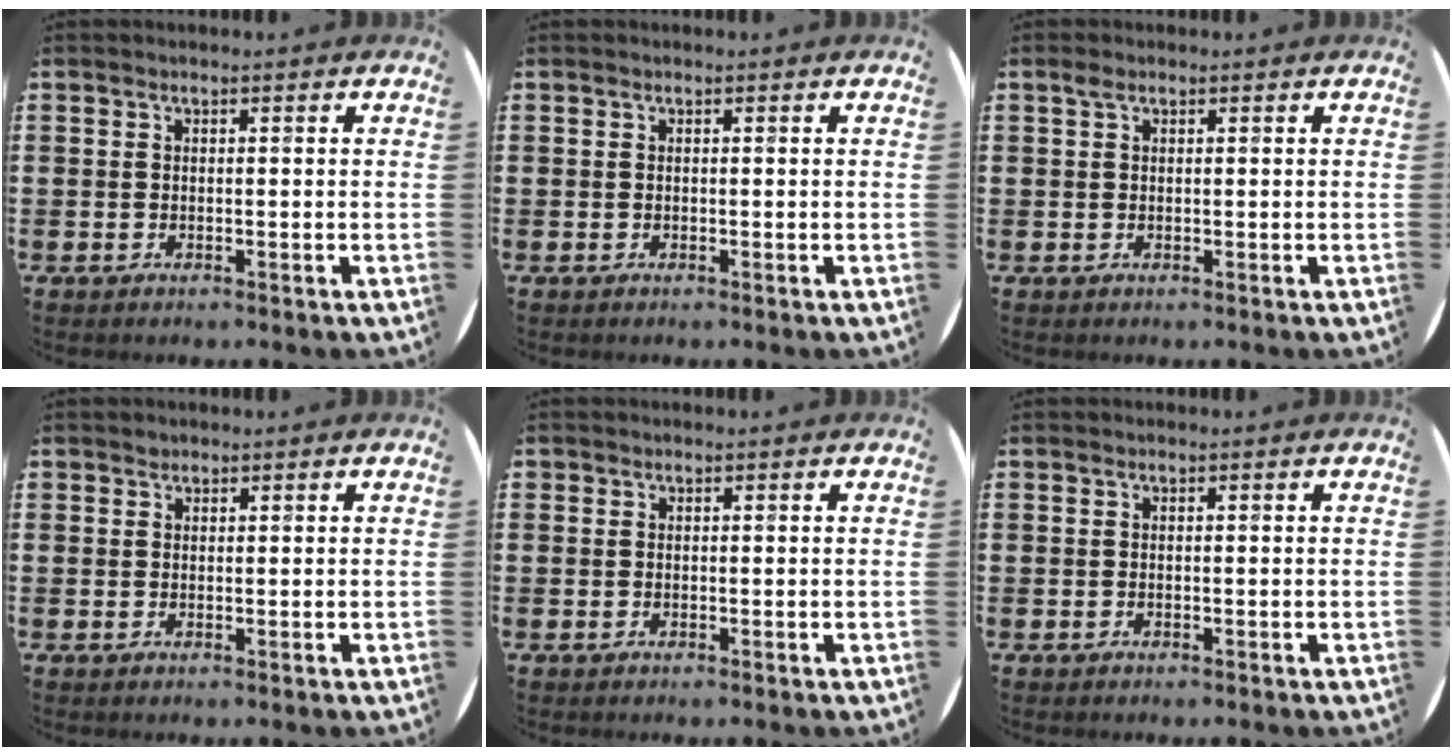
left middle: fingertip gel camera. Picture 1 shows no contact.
{"total": 0.0}
{"total": 0.9, "force": [0.5, 0.6, 0.5], "torque": [-0.004, 0.001, 0.007]}
{"total": 0.7, "force": [0.6, 0.3, 0.0], "torque": [-0.001, 0.002, 0.012]}
{"total": 0.0}
{"total": 0.0}